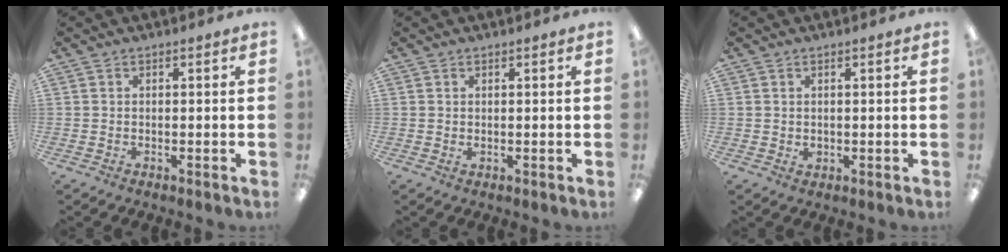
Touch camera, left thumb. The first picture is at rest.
{"total": 0.5, "force": [0.3, 0.2, 0.4], "torque": [-0.008, 0.002, 0.005]}
{"total": 0.9, "force": [0.4, 0.7, 0.4], "torque": [-0.008, 0.003, 0.007]}